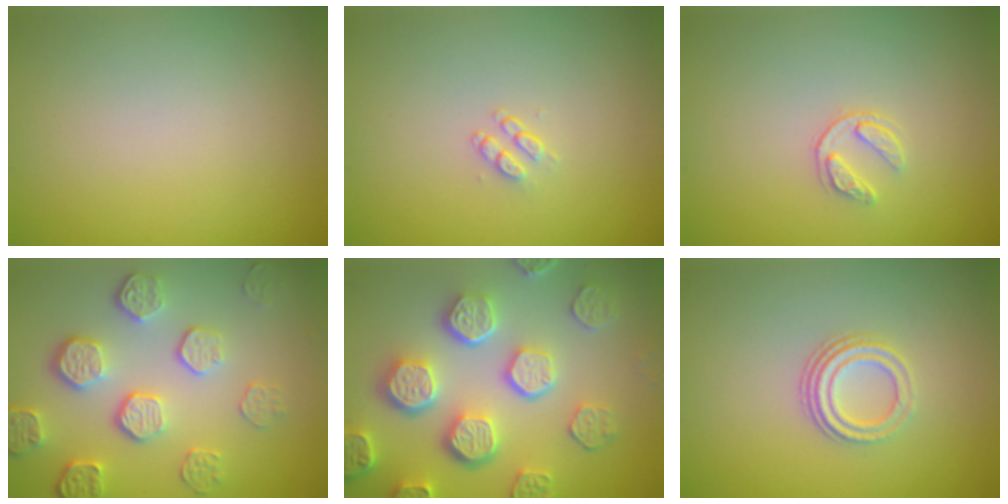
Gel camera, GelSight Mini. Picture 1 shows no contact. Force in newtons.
{"total": 1.1, "press": 0.7, "slide": 0.8}
{"total": 1.6, "press": 1.0, "slide": 1.2}
{"total": 5.4, "press": 3.9, "slide": 3.7}
{"total": 7.9, "press": 6.0, "slide": 5.0}
{"total": 2.9, "press": 2.0, "slide": 2.0}